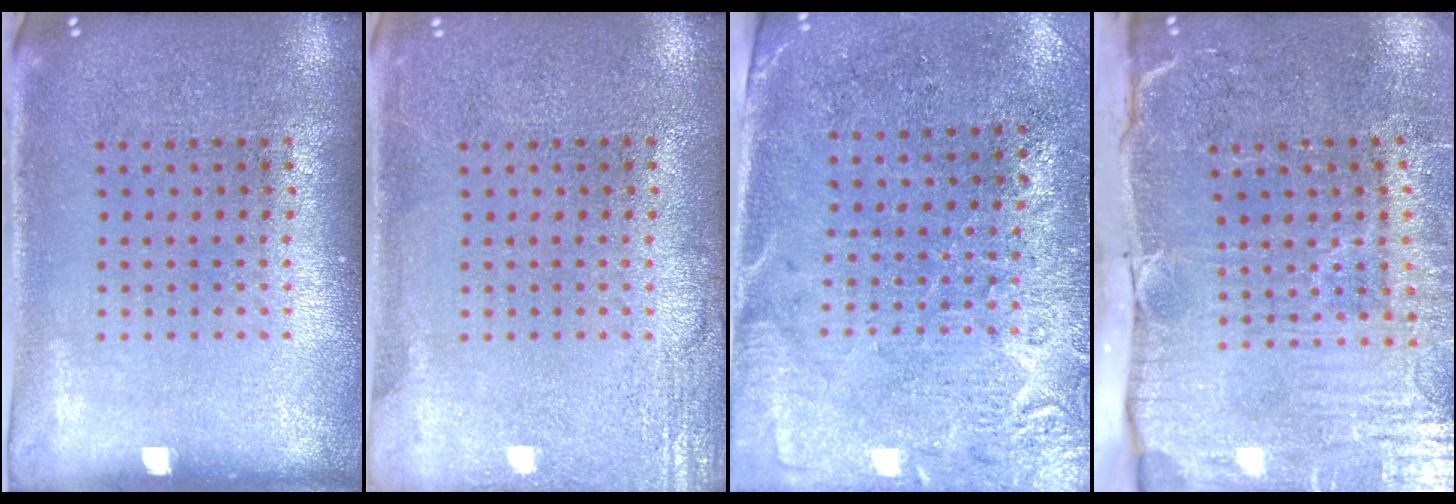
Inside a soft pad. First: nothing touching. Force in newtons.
{"total": 2.4, "press": 2.4, "slide": 0.3}
{"total": 2.7, "press": 2.4, "slide": 1.2}
{"total": 5.2, "press": 4.4, "slide": 2.8}